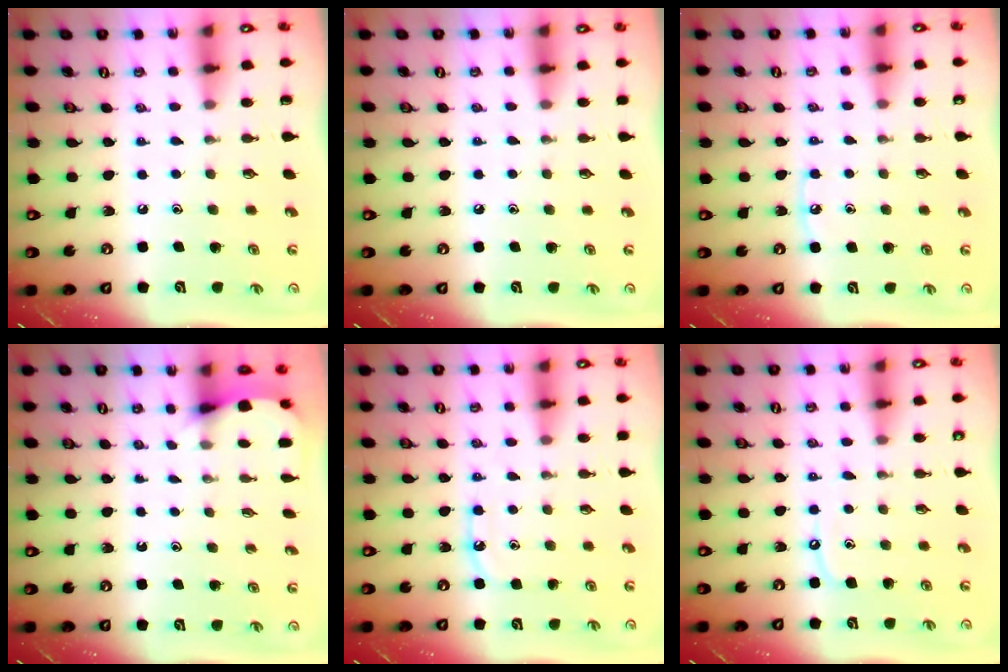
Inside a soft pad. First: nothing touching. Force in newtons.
{"total": 3.0, "press": 2.9, "slide": 0.5}
{"total": 4.1, "press": 4.0, "slide": 0.6}
{"total": 2.8, "press": 2.8, "slide": 0.3}
{"total": 6.8, "press": 6.7, "slide": 0.8}
{"total": 6.6, "press": 6.5, "slide": 0.6}